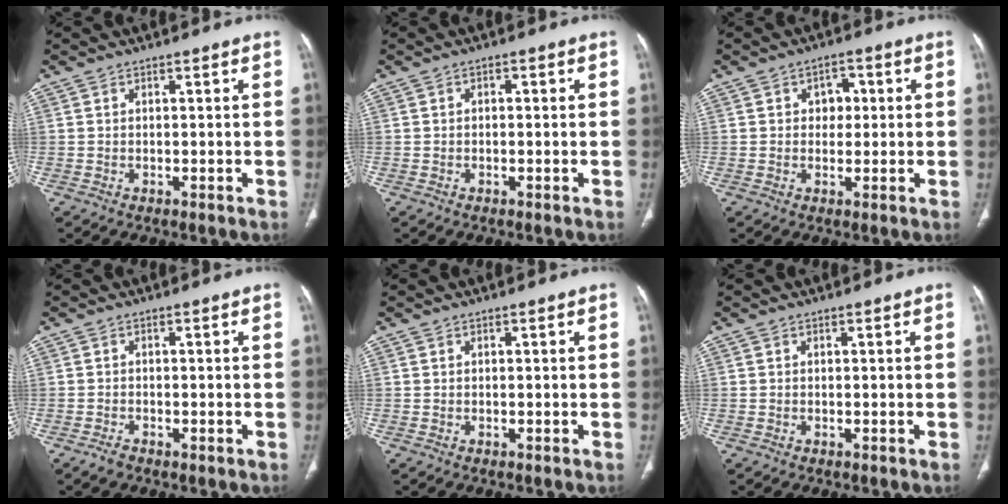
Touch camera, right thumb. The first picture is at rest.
{"total": 0.8, "force": [0.0, 0.5, 0.6], "torque": [-0.006, 0.003, -0.005]}
{"total": 3.8, "force": [0.6, 2.9, 2.3], "torque": [-0.006, 0.005, 0.005]}
{"total": 1.3, "force": [-1.0, 0.6, 0.6], "torque": [-0.015, 0.004, -0.019]}
{"total": 0.0}
{"total": 0.0}